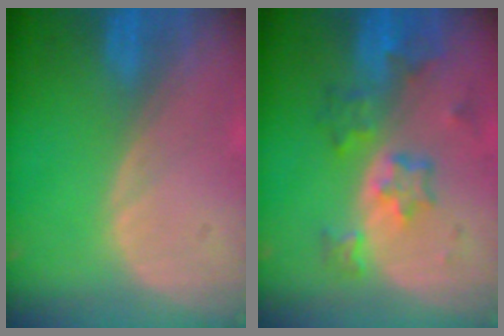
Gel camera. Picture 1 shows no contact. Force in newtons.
{"total": 7.1, "press": 6.3, "slide": 3.3}